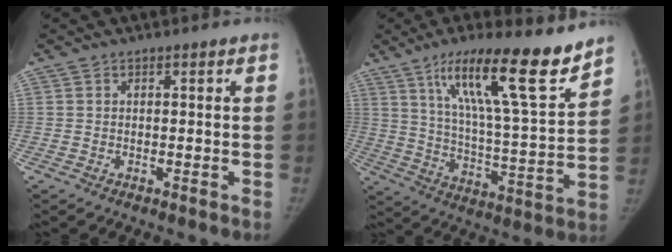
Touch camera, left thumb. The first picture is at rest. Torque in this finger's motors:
{"motor_torque": [0.90, -0.27, 1.39, -1.39, 0.53]}